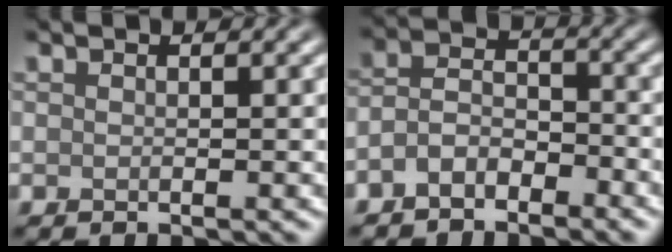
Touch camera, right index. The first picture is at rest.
{"total": 3.4, "force": [-2.3, 1.9, 1.7], "torque": [-0.034, 0.006, -0.054]}